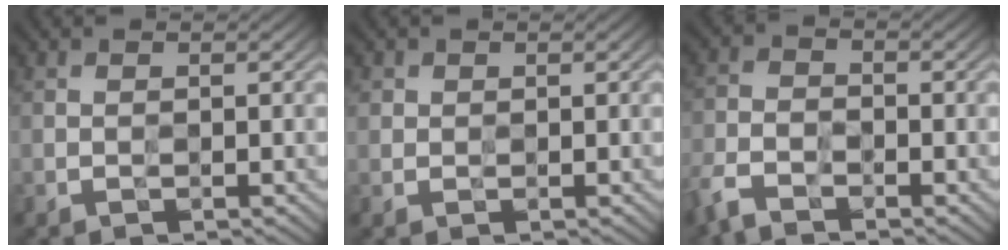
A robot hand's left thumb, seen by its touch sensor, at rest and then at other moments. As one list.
[{"total": 1.2, "force": [0.5, 1.0, 0.2], "torque": [-0.002, -0.002, 0.010]}, {"total": 4.6, "force": [-3.6, 1.9, 2.2], "torque": [-0.052, -0.008, -0.088]}]